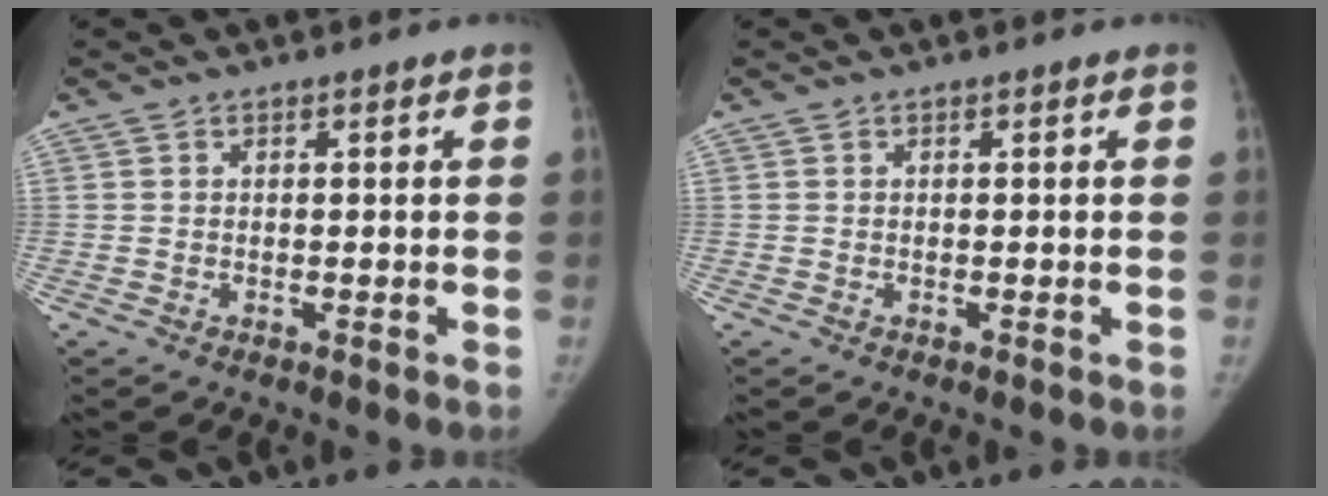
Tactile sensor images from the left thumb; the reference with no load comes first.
{"total": 0.0}